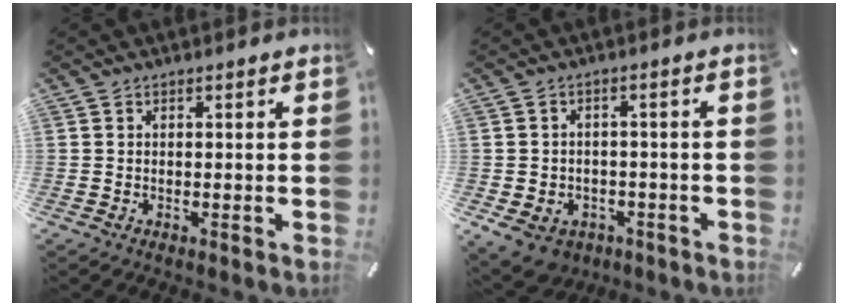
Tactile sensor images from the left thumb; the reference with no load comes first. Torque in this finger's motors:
{"motor_torque": [0.60, 1.69, 0.44, 0.45, 0.06]}